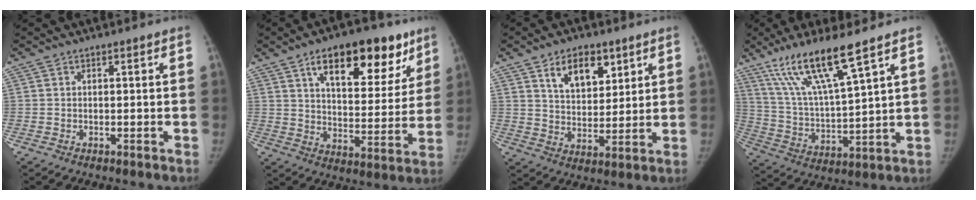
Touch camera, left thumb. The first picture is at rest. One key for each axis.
{"total": 20.7, "fx": 11.7, "fy": 10.0, "fz": 13.9, "tx": -0.149, "ty": -0.029, "tz": 0.177}
{"total": 10.4, "fx": 5.7, "fy": 6.0, "fz": 6.4, "tx": -0.071, "ty": -0.034, "tz": 0.100}
{"total": 14.7, "fx": 9.7, "fy": 1.5, "fz": 10.9, "tx": -0.207, "ty": -0.044, "tz": 0.198}